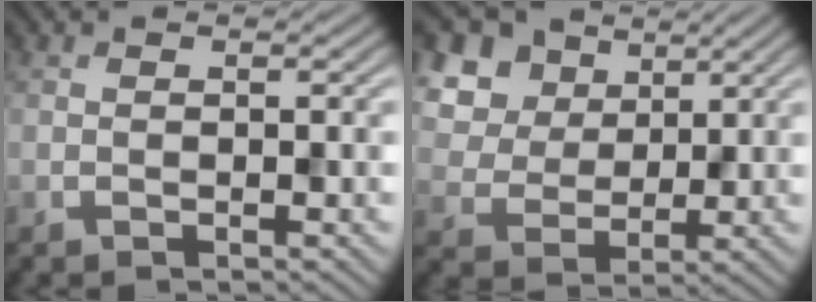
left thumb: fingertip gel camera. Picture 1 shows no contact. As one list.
[{"total": 10.7, "force": [5.2, 7.9, 5.1], "torque": [-0.168, 0.017, 0.114]}]